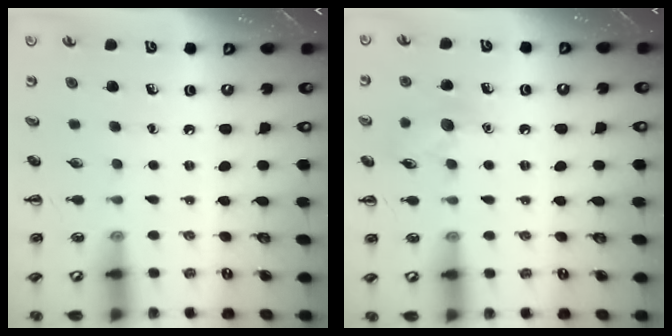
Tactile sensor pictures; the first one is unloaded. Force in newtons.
{"total": 8.8, "press": 8.7, "slide": 1.4}